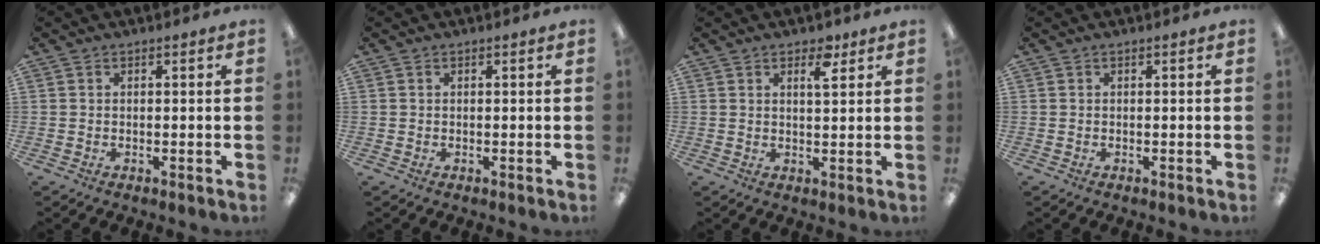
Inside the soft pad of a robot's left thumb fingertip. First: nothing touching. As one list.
[{"total": 0.0}, {"total": 4.1, "force": [2.7, 1.4, 2.7], "torque": [-0.029, -0.011, 0.040]}, {"total": 0.0}]